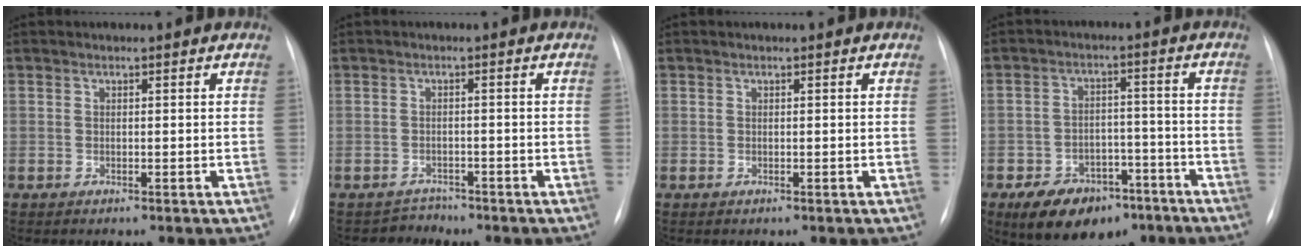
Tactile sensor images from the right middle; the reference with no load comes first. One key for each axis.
{"total": 2.1, "fx": -1.7, "fy": 0.6, "fz": -1.1, "tx": 0.024, "ty": -0.004, "tz": -0.029}
{"total": 0.0}
{"total": 11.9, "fx": -7.8, "fy": 6.6, "fz": 6.1, "tx": -0.093, "ty": 0.012, "tz": -0.114}